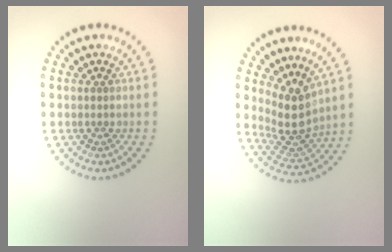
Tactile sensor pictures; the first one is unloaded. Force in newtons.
{"total": 3.9, "press": 2.9, "slide": 2.6}